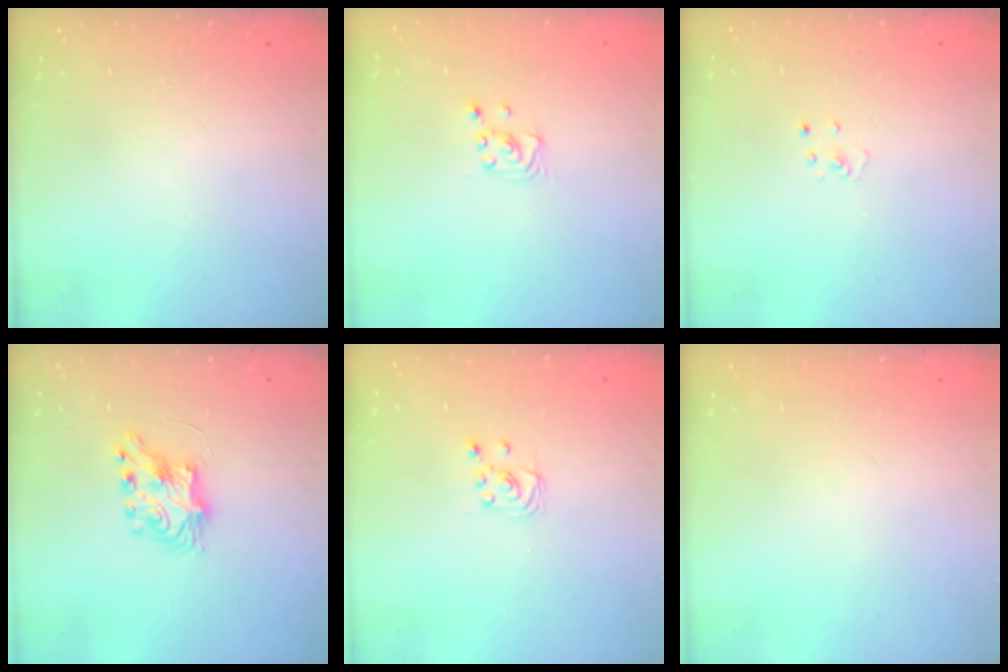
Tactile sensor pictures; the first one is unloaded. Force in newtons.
{"total": 2.2, "press": 2.2, "slide": 0.2}
{"total": 2.3, "press": 2.3, "slide": 0.2}
{"total": 7.5, "press": 7.5, "slide": 0.2}
{"total": 2.3, "press": 2.2, "slide": 0.3}
{"total": 0.0}